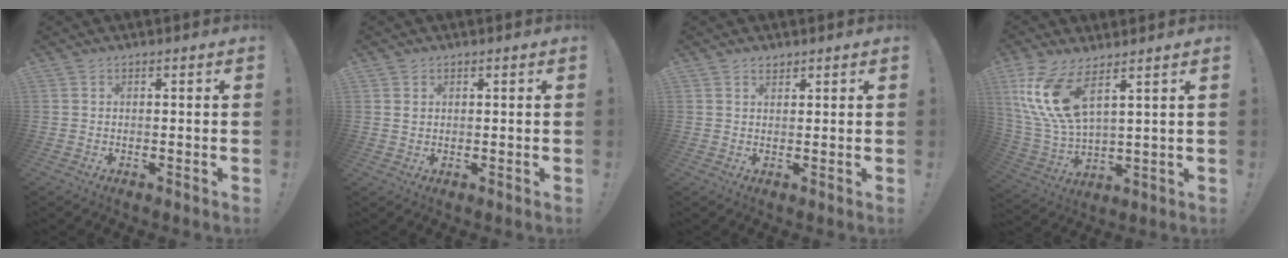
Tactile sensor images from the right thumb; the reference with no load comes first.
{"total": 1.1, "force": [0.5, 0.9, 0.2], "torque": [-0.003, 0.001, 0.011]}
{"total": 1.6, "force": [1.4, 0.8, 0.2], "torque": [0.007, -0.010, 0.024]}
{"total": 14.3, "force": [7.4, 5.3, 11.0], "torque": [-0.225, -0.039, 0.134]}